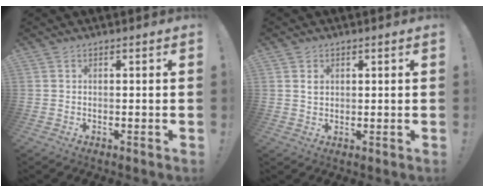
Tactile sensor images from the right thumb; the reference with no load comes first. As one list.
[{"total": 1.8, "force": [0.7, 1.4, 0.7], "torque": [-0.009, -0.001, 0.011]}]